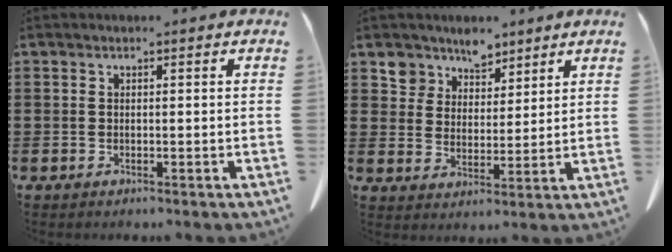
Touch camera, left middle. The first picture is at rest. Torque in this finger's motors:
{"motor_torque": [1.20, 0.94, 0.02, 0.00]}